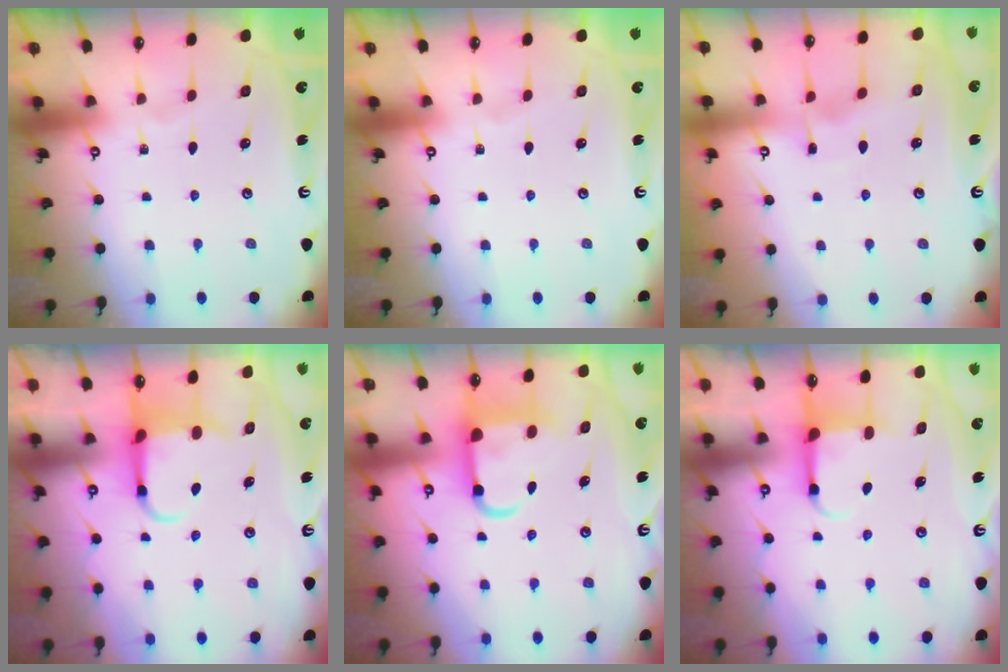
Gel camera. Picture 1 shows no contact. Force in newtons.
{"total": 0.0}
{"total": 4.2, "press": 4.2, "slide": 0.5}
{"total": 4.6, "press": 4.6, "slide": 0.6}
{"total": 7.7, "press": 7.5, "slide": 1.3}
{"total": 4.6, "press": 4.6, "slide": 0.3}